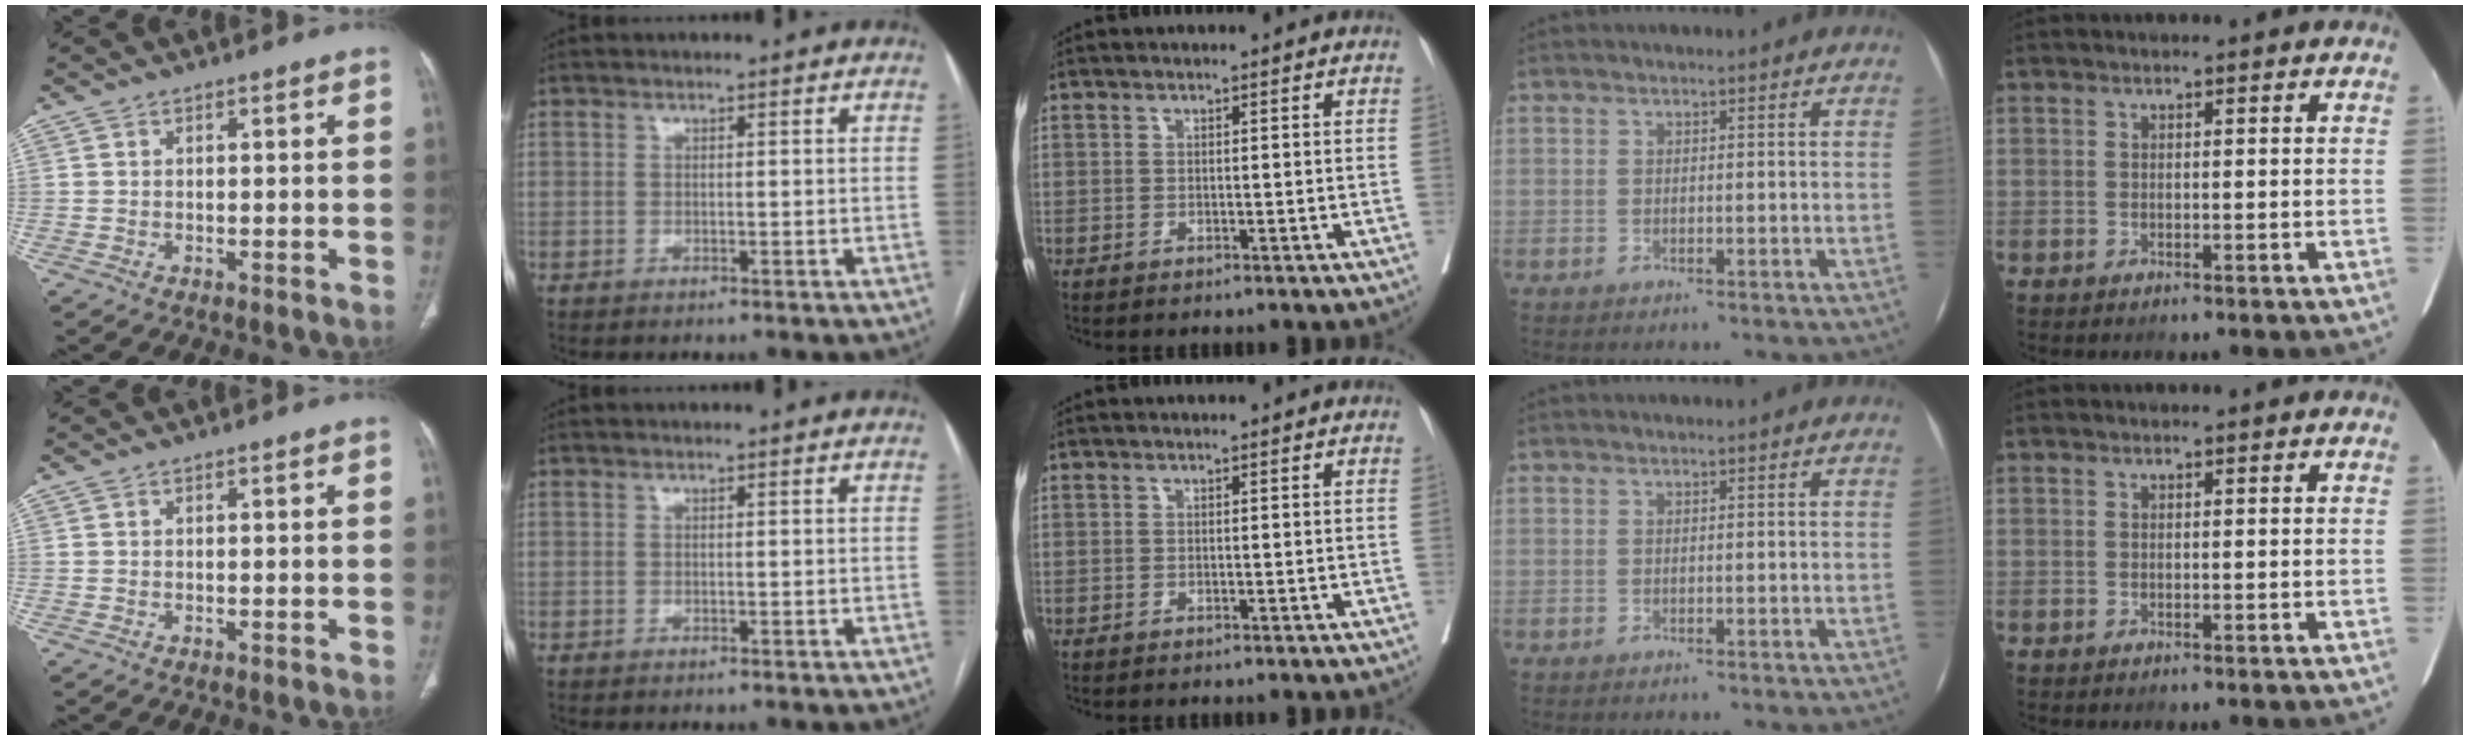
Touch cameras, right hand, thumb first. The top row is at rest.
{}